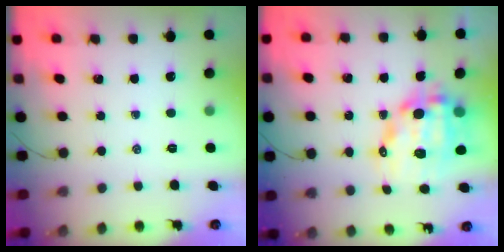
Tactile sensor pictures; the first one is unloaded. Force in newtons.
{"total": 14.1, "press": 13.7, "slide": 3.3}